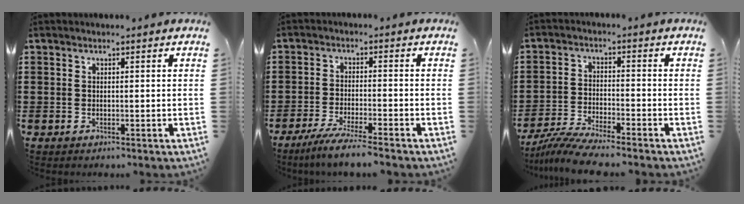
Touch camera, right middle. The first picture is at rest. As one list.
[{"total": 4.6, "force": [-4.1, -0.4, 2.2], "torque": [-0.049, -0.018, -0.077]}, {"total": 6.2, "force": [-5.8, -0.1, 2.0], "torque": [-0.051, -0.015, -0.114]}]